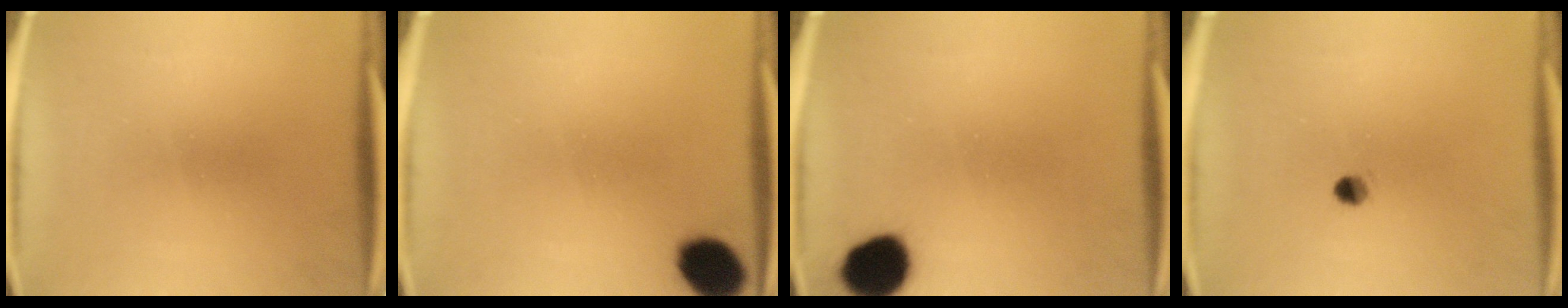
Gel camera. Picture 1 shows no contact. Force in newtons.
{"total": 9.2}
{"total": 10.2}
{"total": 2.0}